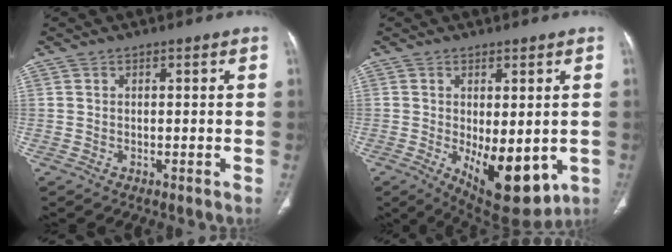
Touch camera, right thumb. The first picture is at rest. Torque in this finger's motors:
{"motor_torque": [-0.58, 0.74, 0.16, -0.02, 0.09]}